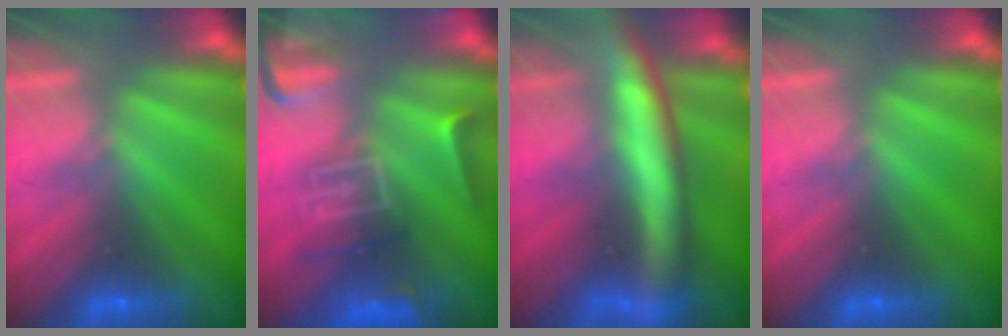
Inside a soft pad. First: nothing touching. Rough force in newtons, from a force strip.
{"total": 11.8}
{"total": 8.0}
{"total": 0.0}